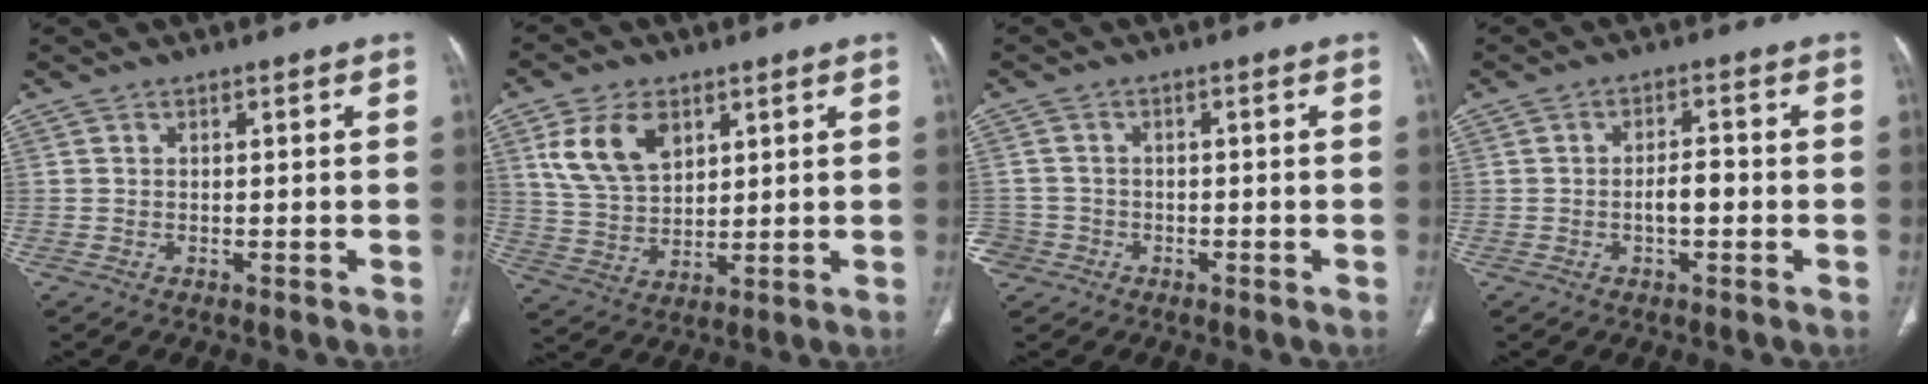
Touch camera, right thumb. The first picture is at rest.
{"total": 11.4, "force": [5.0, 7.1, 7.4], "torque": [-0.125, -0.015, 0.105]}
{"total": 4.1, "force": [-1.8, 3.6, 0.1], "torque": [0.006, 0.017, -0.034]}
{"total": 3.7, "force": [-0.8, 1.7, 3.2], "torque": [-0.050, 0.014, -0.016]}